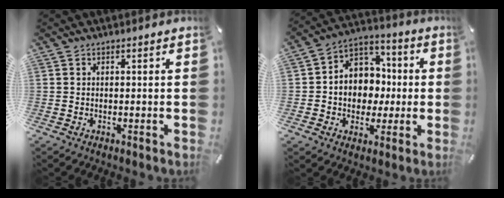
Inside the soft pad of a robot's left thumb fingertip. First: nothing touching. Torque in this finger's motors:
{"motor_torque": [2.04, 2.22, 0.76, 0.63, 0.12]}